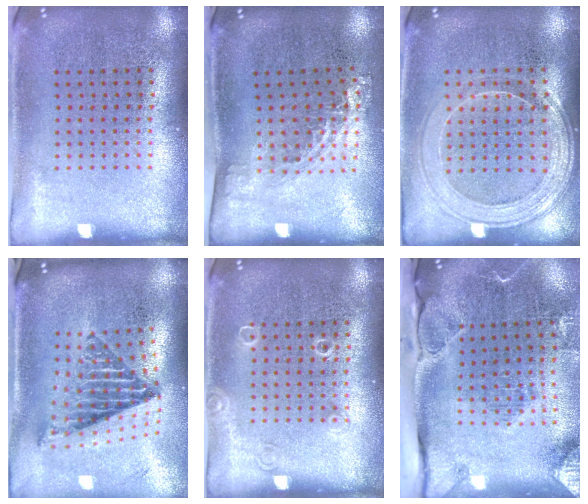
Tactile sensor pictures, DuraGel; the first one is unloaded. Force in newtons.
{"total": 1.3, "press": 1.0, "slide": 0.9}
{"total": 1.6, "press": 1.5, "slide": 0.6}
{"total": 1.7, "press": 1.4, "slide": 1.1}
{"total": 1.0, "press": 1.0, "slide": 0.2}
{"total": 2.8, "press": 2.2, "slide": 1.7}